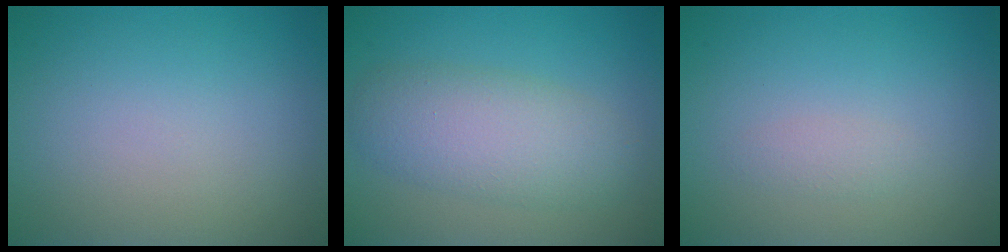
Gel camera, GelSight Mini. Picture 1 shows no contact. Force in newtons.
{"total": 5.2, "press": 5.2, "slide": 0.4}
{"total": 1.0, "press": 1.0, "slide": 0.0}